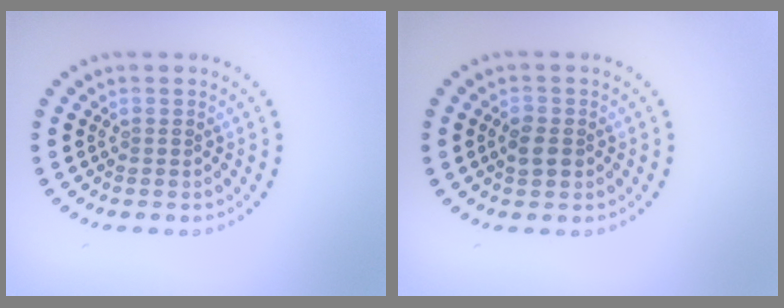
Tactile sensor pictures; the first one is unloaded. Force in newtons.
{"total": 1.8, "press": 1.7, "slide": 0.2}